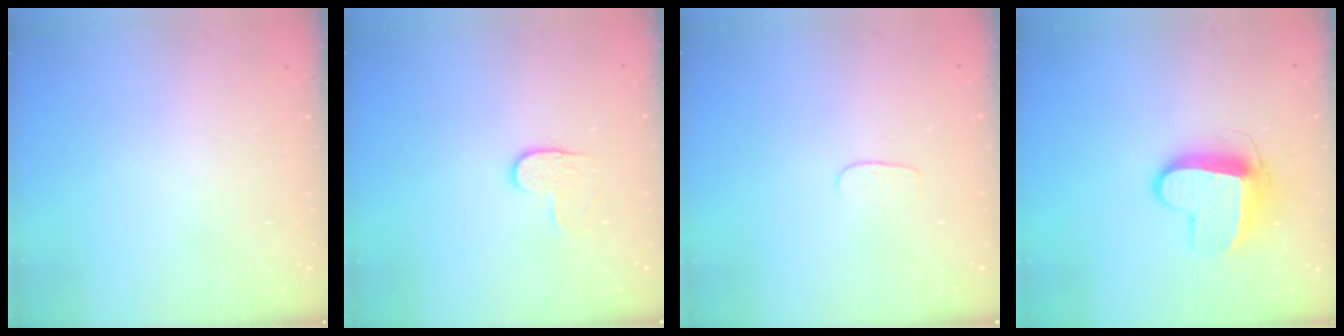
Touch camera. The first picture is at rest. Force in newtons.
{"total": 4.0, "press": 4.0, "slide": 0.4}
{"total": 3.1, "press": 3.1, "slide": 0.2}
{"total": 11.7, "press": 11.7, "slide": 0.9}